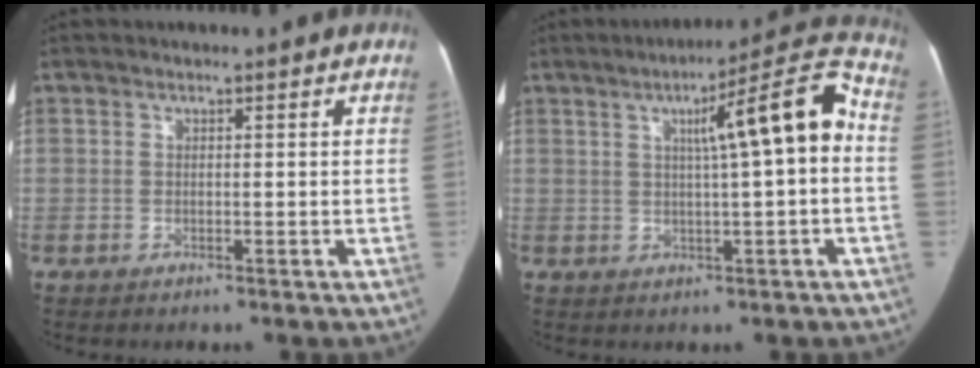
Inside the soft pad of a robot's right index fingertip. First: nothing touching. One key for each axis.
{"total": 11.9, "fx": 1.6, "fy": 1.0, "fz": 11.8, "tx": -0.165, "ty": 0.035, "tz": 0.019}